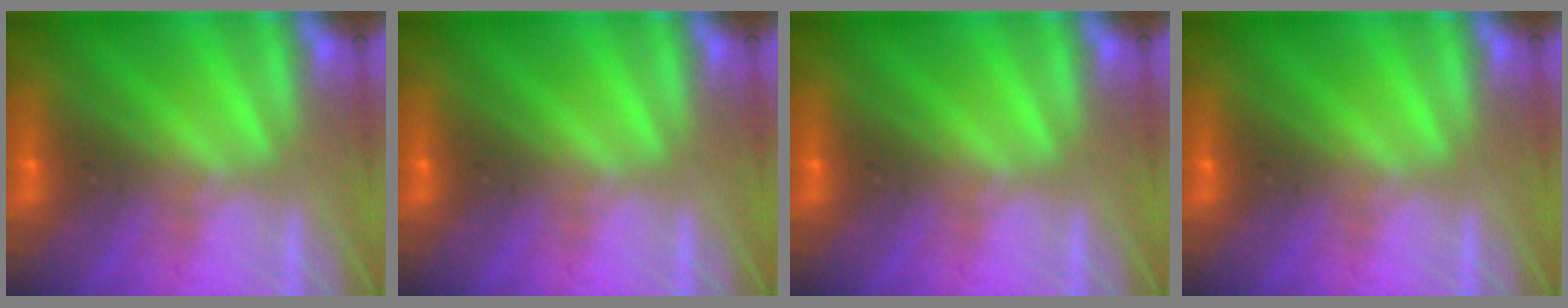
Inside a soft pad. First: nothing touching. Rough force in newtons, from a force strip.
{"total": 0.0}
{"total": 0.0}
{"total": 0.0}